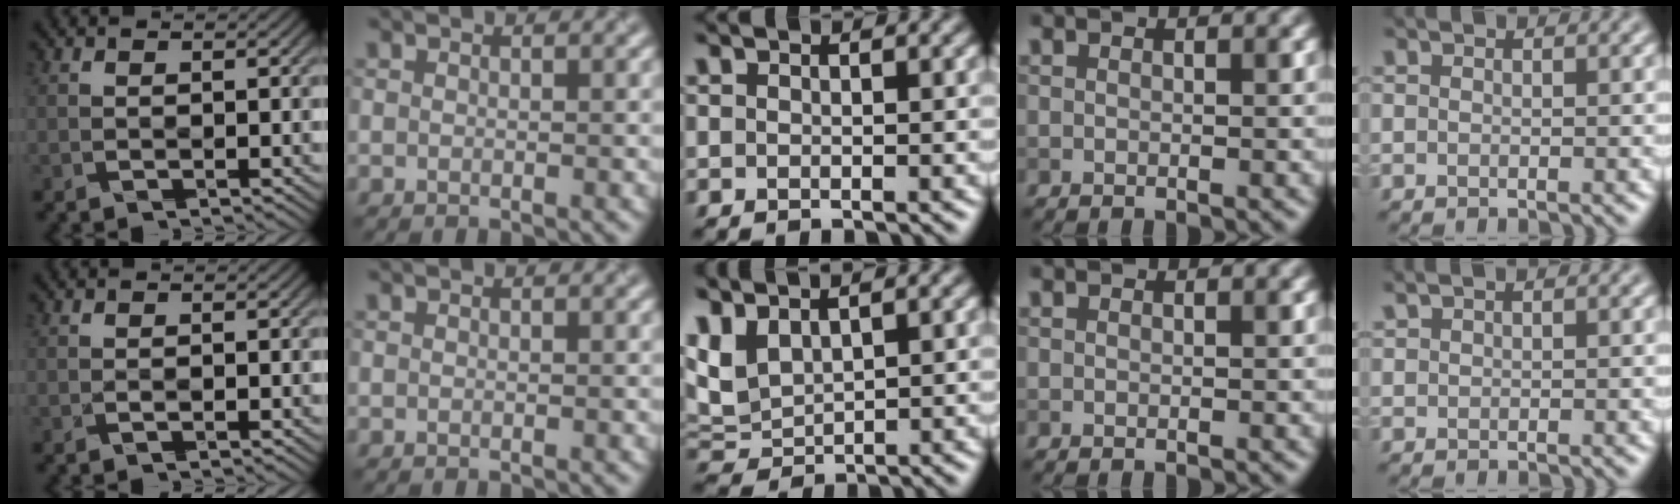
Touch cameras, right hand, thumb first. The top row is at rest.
{"middle": {"total": 3.9, "force": [2.1, 2.2, 2.4], "torque": [-0.068, 0.005, 0.049]}, "little": {"total": 1.0, "force": [0.9, 0.2, 0.3], "torque": [-0.008, 0.004, 0.022]}}